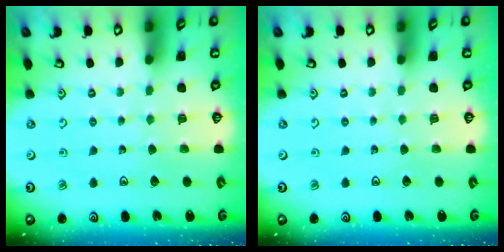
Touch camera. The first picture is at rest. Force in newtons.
{"total": 0.0}